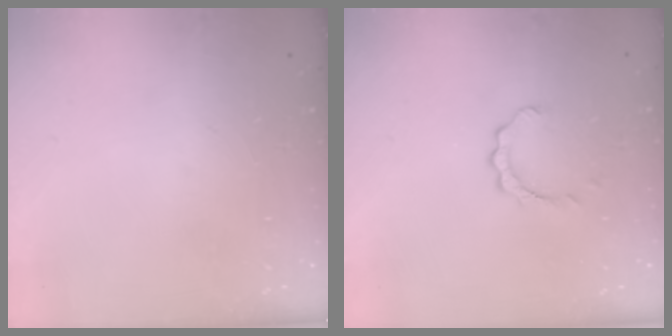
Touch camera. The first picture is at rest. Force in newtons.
{"total": 3.8, "press": 3.7, "slide": 0.3}